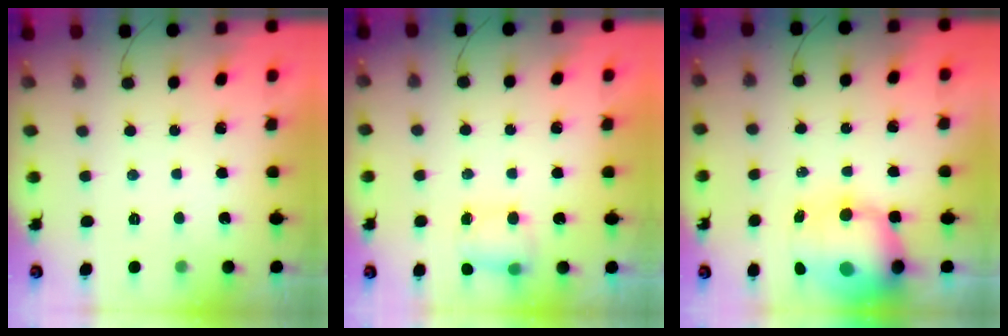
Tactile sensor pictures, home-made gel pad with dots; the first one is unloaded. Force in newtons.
{"total": 5.0, "press": 4.9, "slide": 0.5}
{"total": 14.1, "press": 13.6, "slide": 3.6}